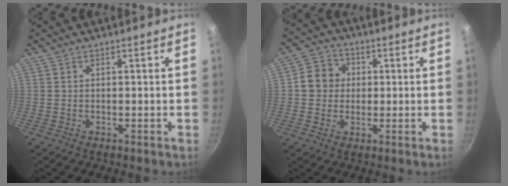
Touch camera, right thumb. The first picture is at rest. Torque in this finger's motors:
{"motor_torque": [-0.10, 0.10, 0.00, 0.00, 0.01]}